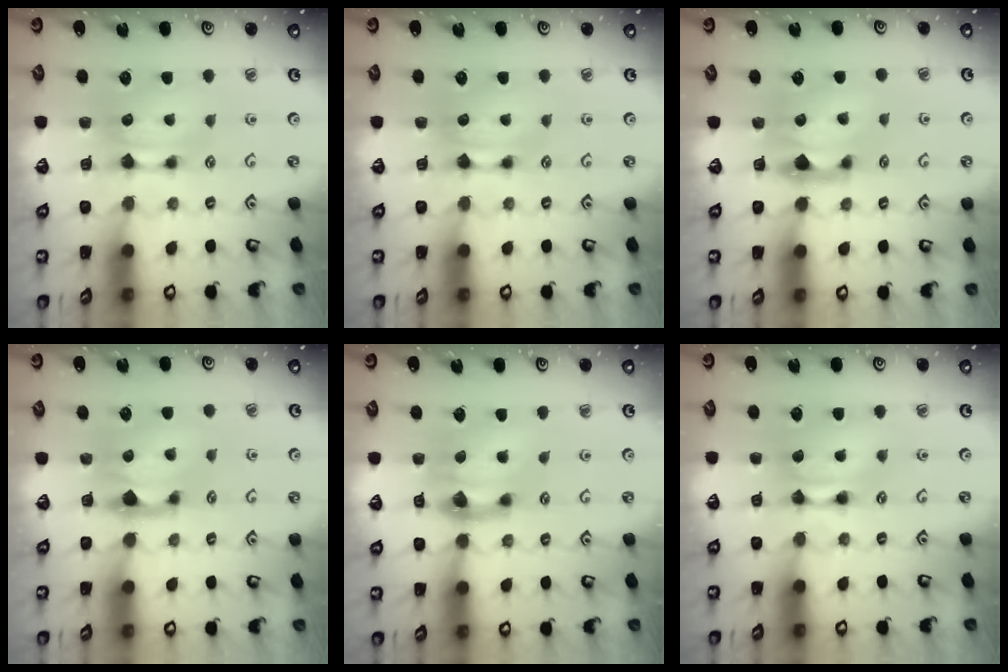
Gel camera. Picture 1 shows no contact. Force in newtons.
{"total": 0.0}
{"total": 1.8, "press": 1.2, "slide": 1.4}
{"total": 1.1, "press": 0.3, "slide": 1.1}
{"total": 3.1, "press": 2.6, "slide": 1.8}
{"total": 1.6, "press": 1.6, "slide": 0.1}